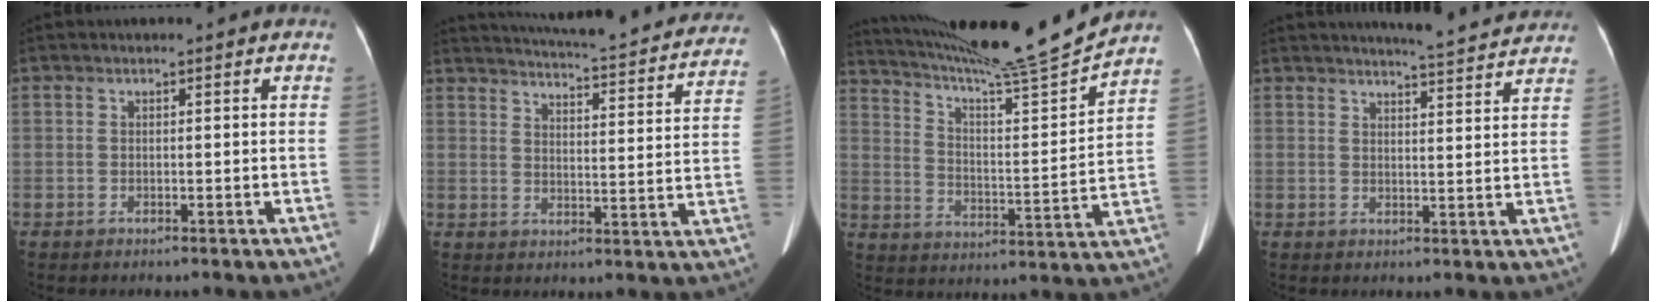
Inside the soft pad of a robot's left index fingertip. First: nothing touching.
{"total": 27.2, "force": [25.1, 3.2, 10.0], "torque": [-0.153, -0.057, 0.300]}
{"total": 18.4, "force": [16.8, -2.5, 7.1], "torque": [-0.123, -0.042, 0.257]}
{"total": 9.6, "force": [9.2, 0.1, 2.5], "torque": [-0.040, -0.001, 0.107]}